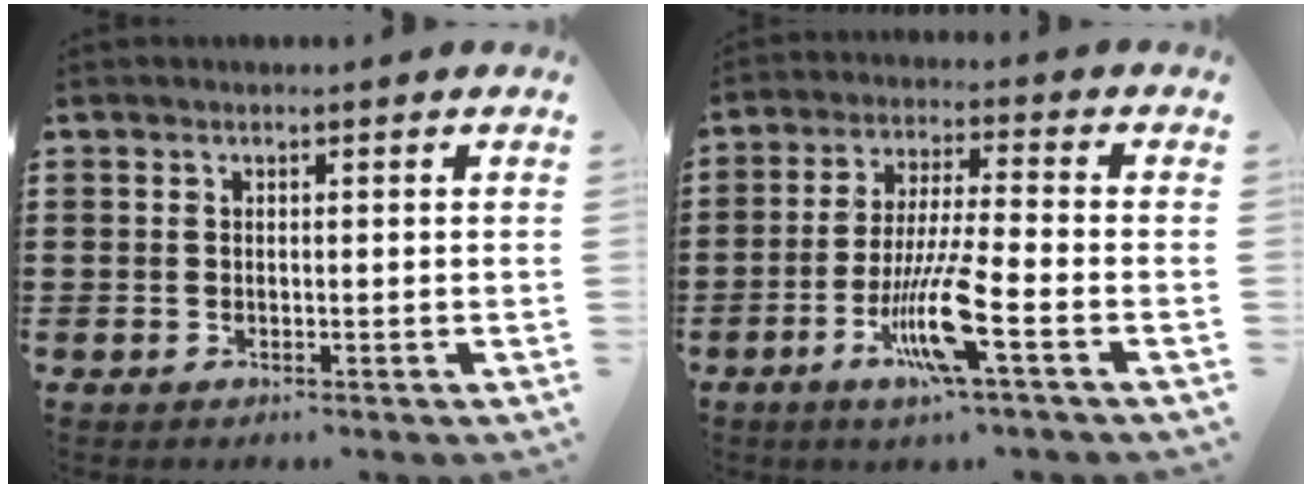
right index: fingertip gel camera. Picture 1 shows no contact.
{"total": 10.4, "force": [-4.5, 0.8, 9.3], "torque": [-0.192, -0.012, -0.089]}